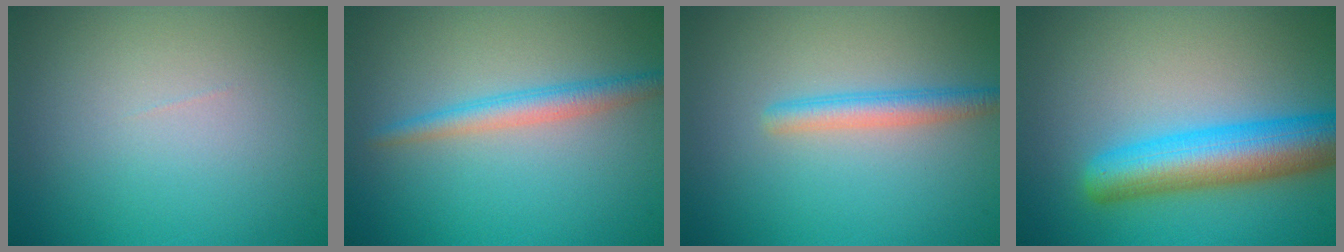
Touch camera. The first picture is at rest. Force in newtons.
{"total": 2.3, "press": 2.3, "slide": 0.1}
{"total": 2.3, "press": 2.3, "slide": 0.1}
{"total": 7.0, "press": 7.0, "slide": 0.2}